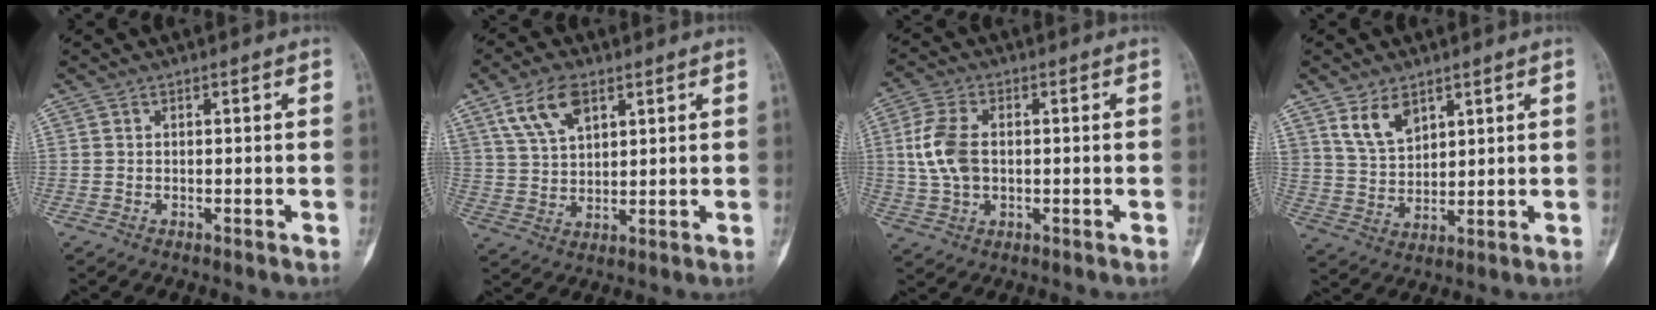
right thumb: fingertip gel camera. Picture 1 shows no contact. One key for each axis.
{"total": 8.9, "fx": 4.9, "fy": 4.6, "fz": 5.8, "tx": -0.101, "ty": -0.015, "tz": 0.100}
{"total": 8.6, "fx": 0.4, "fy": 5.4, "fz": 6.6, "tx": -0.140, "ty": 0.006, "tz": 0.008}
{"total": 7.0, "fx": 4.3, "fy": 4.2, "fz": 3.6, "tx": -0.051, "ty": -0.028, "tz": 0.092}